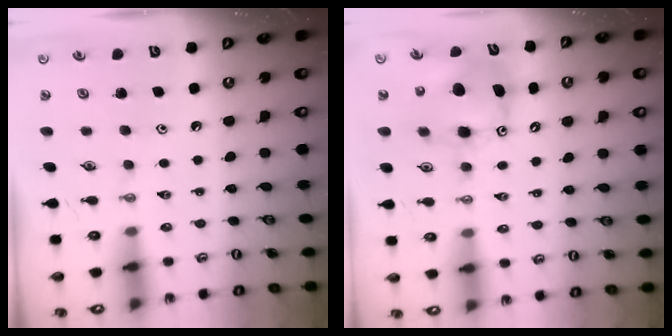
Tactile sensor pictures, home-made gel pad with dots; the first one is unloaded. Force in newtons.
{"total": 9.4, "press": 9.4, "slide": 0.7}